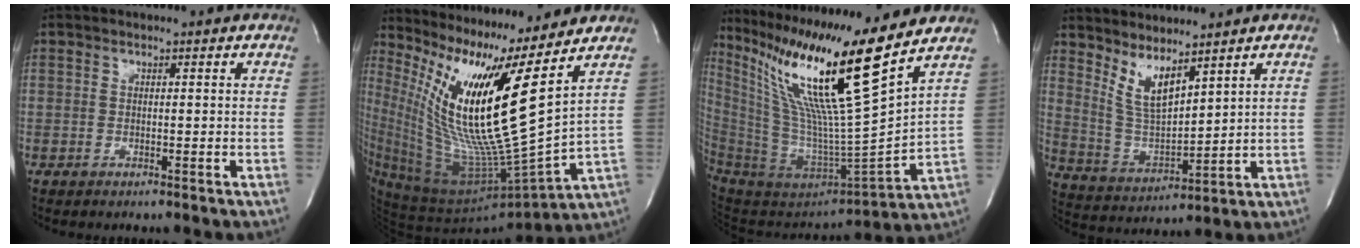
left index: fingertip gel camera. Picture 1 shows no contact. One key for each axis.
{"total": 21.1, "fx": 9.7, "fy": -0.7, "fz": 18.8, "tx": -0.362, "ty": -0.034, "tz": 0.169}
{"total": 24.6, "fx": 16.9, "fy": -2.3, "fz": 17.6, "tx": -0.332, "ty": -0.051, "tz": 0.307}
{"total": 6.7, "fx": 4.9, "fy": 1.1, "fz": 4.5, "tx": -0.101, "ty": -0.018, "tz": 0.114}